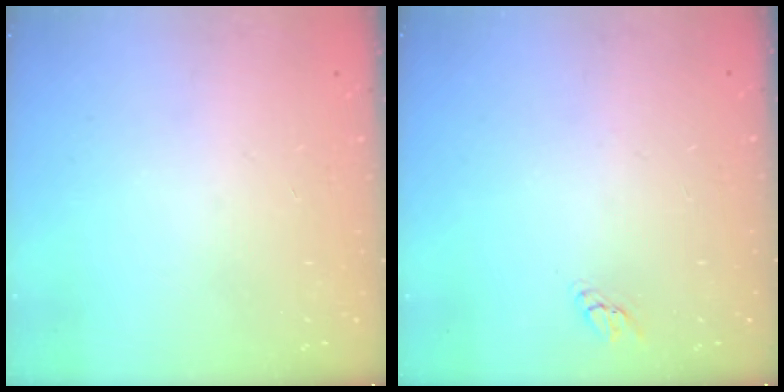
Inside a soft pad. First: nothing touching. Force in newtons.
{"total": 2.9, "press": 2.9, "slide": 0.2}